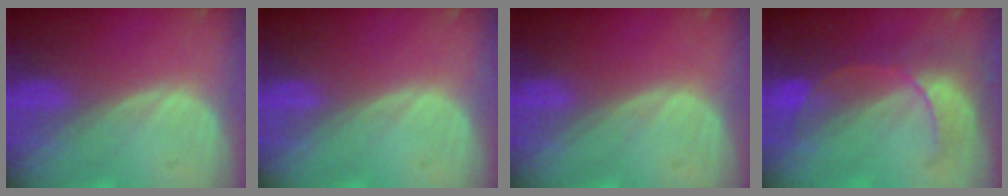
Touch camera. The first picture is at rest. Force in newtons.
{"total": 0.0}
{"total": 0.0}
{"total": 8.0, "press": 7.1, "slide": 3.8}